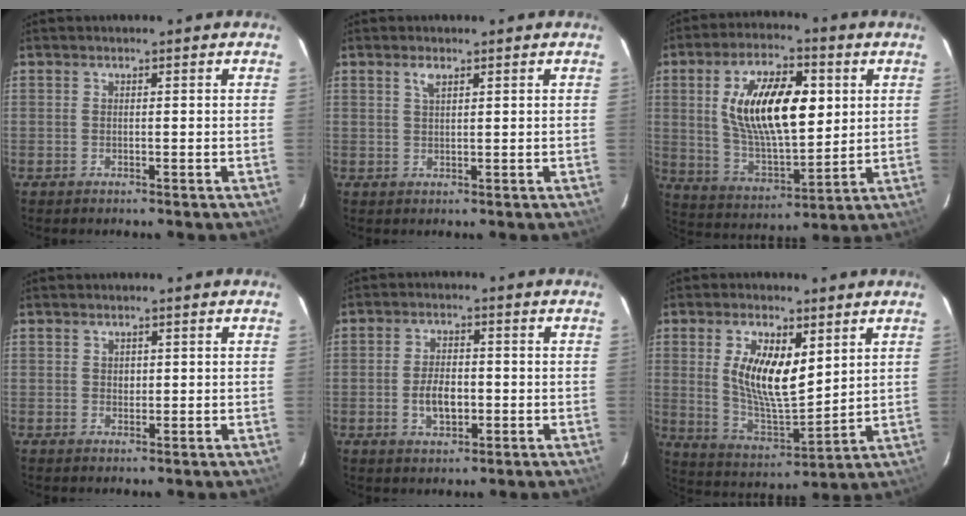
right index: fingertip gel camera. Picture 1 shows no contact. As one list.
[{"total": 1.8, "force": [1.1, 0.7, 1.3], "torque": [-0.025, 0.004, 0.020]}, {"total": 18.5, "force": [4.1, 8.1, 16.1], "torque": [-0.288, 0.012, 0.082]}, {"total": 1.2, "force": [0.4, 1.1, 0.4], "torque": [-0.003, 0.004, 0.008]}, {"total": 5.7, "force": [-1.3, 3.2, 4.6], "torque": [-0.092, 0.000, -0.018]}, {"total": 12.8, "force": [4.0, 5.1, 11.0], "torque": [-0.210, -0.002, 0.084]}]